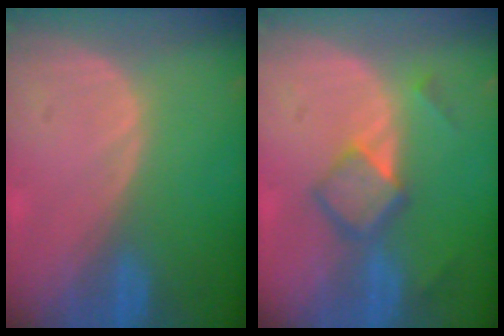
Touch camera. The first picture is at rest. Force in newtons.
{"total": 5.7, "press": 4.9, "slide": 3.0}